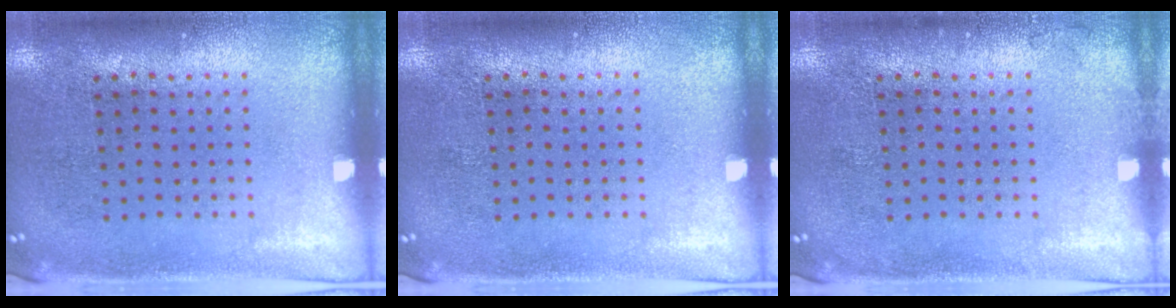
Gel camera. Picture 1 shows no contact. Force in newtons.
{"total": 0.0}
{"total": 0.6, "press": 0.5, "slide": 0.1}